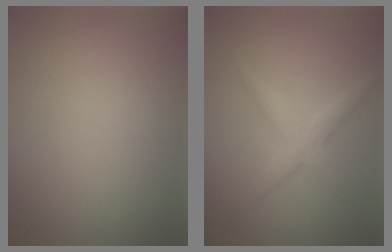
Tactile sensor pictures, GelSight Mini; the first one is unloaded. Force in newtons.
{"total": 2.4, "press": 2.4, "slide": 0.1}